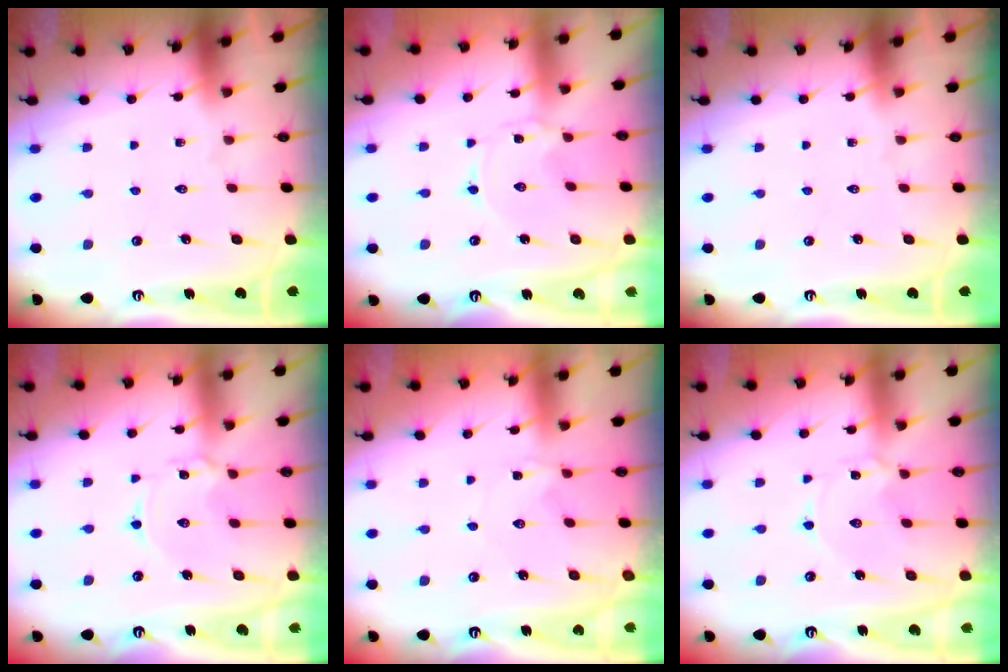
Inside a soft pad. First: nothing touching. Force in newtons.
{"total": 0.0}
{"total": 0.0}
{"total": 1.9, "press": 1.9, "slide": 0.2}
{"total": 1.3, "press": 1.3, "slide": 0.3}
{"total": 0.9, "press": 0.9, "slide": 0.1}